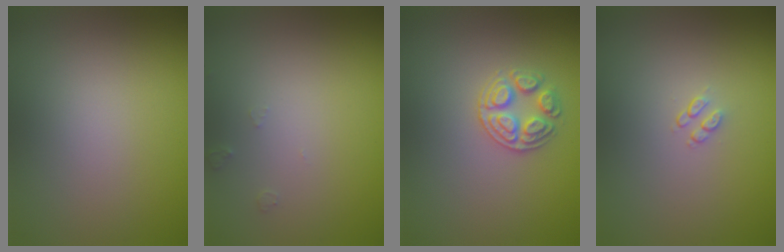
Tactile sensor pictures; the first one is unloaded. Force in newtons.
{"total": 0.6, "press": 0.6, "slide": 0.1}
{"total": 2.8, "press": 2.7, "slide": 0.7}
{"total": 0.9, "press": 0.6, "slide": 0.7}